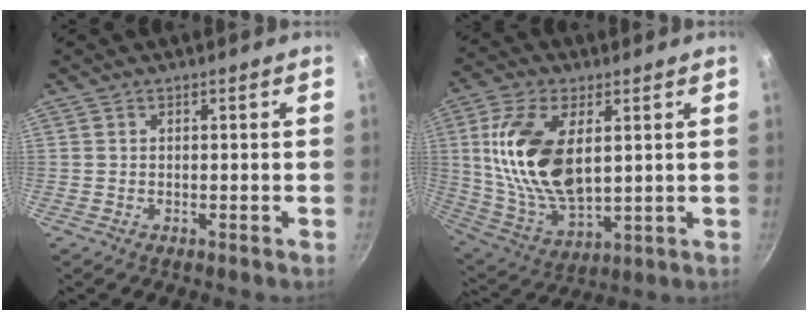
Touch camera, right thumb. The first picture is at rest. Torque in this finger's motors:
{"motor_torque": [1.59, 1.75, 2.07, 0.57, 0.46]}